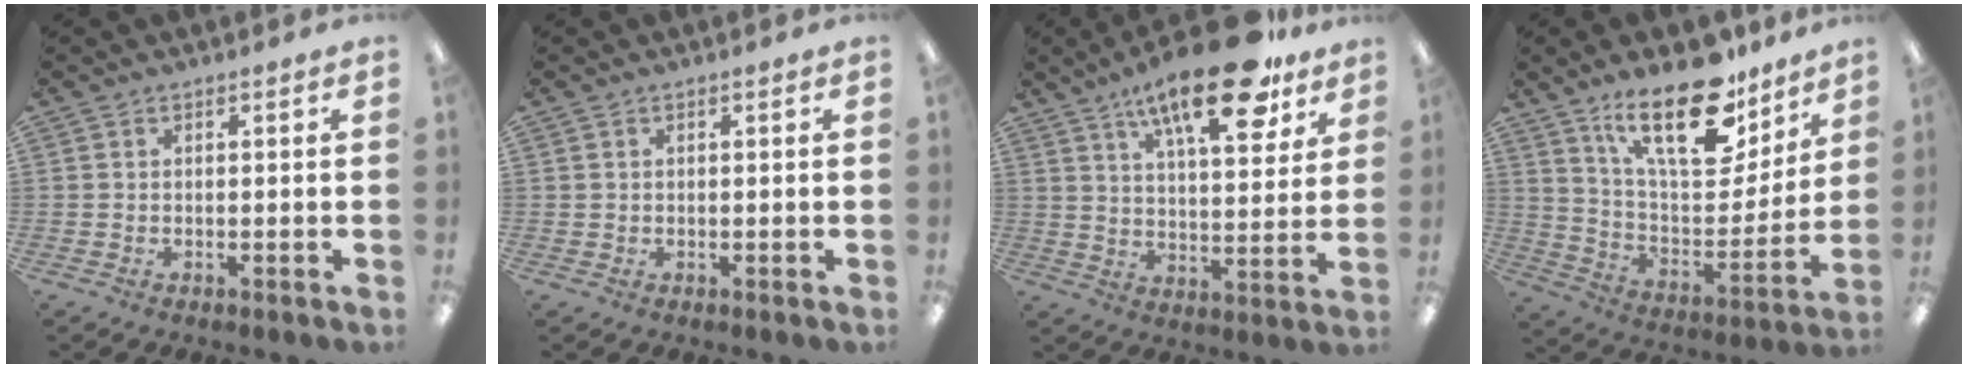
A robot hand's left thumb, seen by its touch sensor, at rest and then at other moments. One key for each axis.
{"total": 0.6, "fx": 0.2, "fy": 0.5, "fz": 0.0, "tx": 0.001, "ty": 0.005, "tz": 0.003}
{"total": 19.6, "fx": 12.6, "fy": 6.4, "fz": 13.5, "tx": -0.213, "ty": -0.059, "tz": 0.201}
{"total": 23.1, "fx": 15.3, "fy": 9.6, "fz": 14.4, "tx": -0.226, "ty": -0.094, "tz": 0.264}